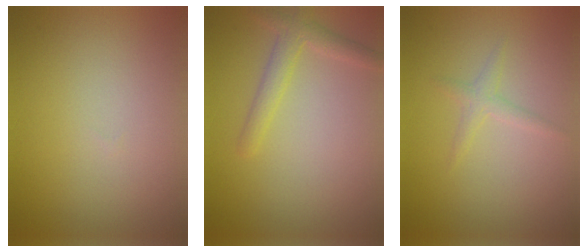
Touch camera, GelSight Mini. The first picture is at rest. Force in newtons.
{"total": 2.2, "press": 2.2, "slide": 0.0}
{"total": 1.2, "press": 1.2, "slide": 0.1}